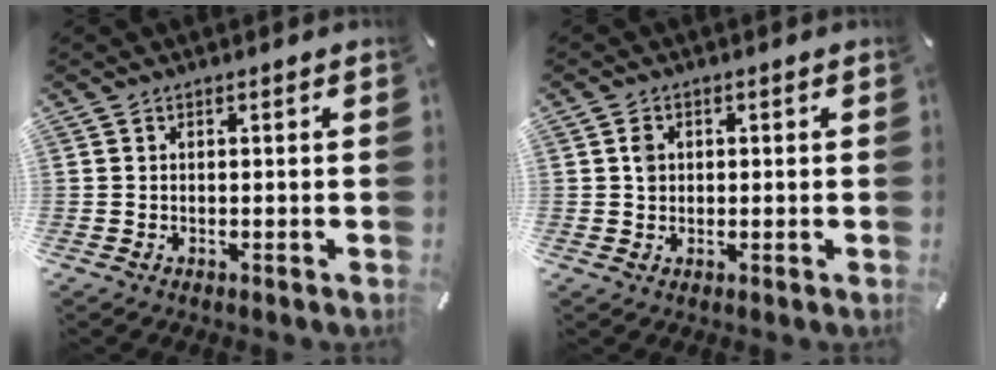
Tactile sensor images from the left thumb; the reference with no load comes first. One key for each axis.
{"total": 2.3, "fx": 0.2, "fy": 2.0, "fz": 1.1, "tx": -0.017, "ty": 0.004, "tz": 0.001}